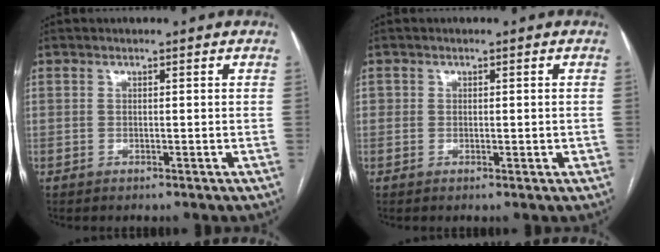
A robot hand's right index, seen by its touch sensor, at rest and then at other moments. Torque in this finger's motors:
{"motor_torque": [-0.30, 0.69, 0.12, 0.05]}